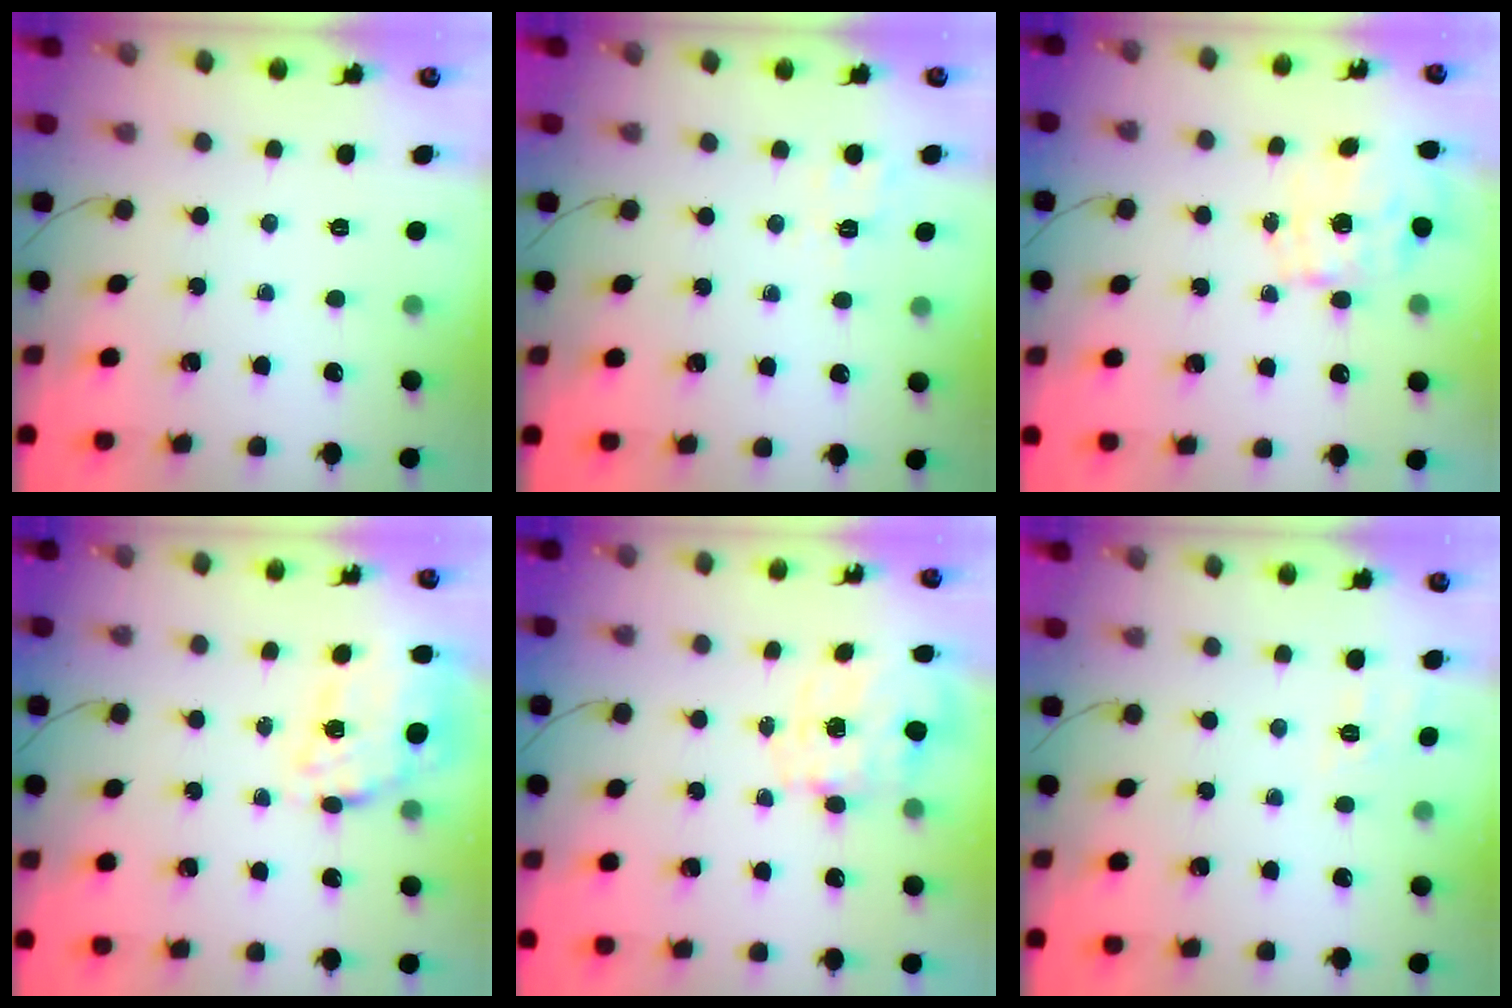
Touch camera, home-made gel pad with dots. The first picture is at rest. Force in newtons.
{"total": 5.0, "press": 4.5, "slide": 2.2}
{"total": 1.9, "press": 1.7, "slide": 0.7}
{"total": 17.9, "press": 17.6, "slide": 3.4}
{"total": 10.0, "press": 9.9, "slide": 1.0}
{"total": 7.9, "press": 7.7, "slide": 2.1}